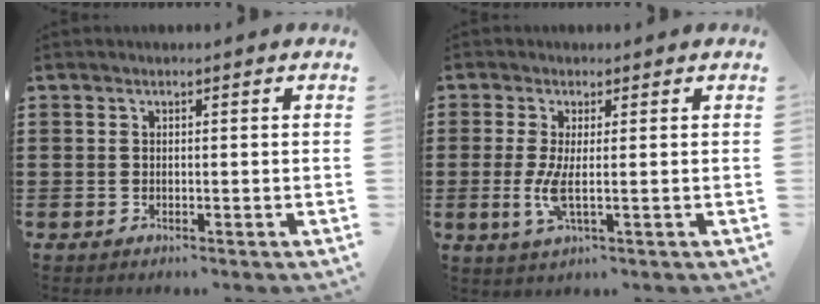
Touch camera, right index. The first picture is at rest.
{"total": 4.5, "force": [-0.3, 0.7, 4.4], "torque": [-0.102, -0.012, -0.012]}